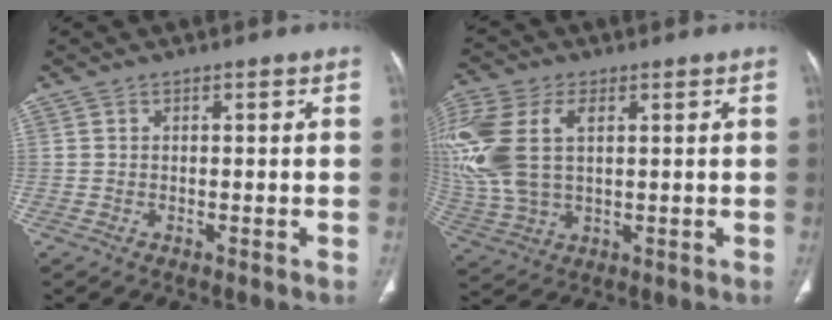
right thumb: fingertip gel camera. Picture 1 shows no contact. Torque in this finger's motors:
{"motor_torque": [2.27, 2.74, 1.93, 0.39, 0.54]}